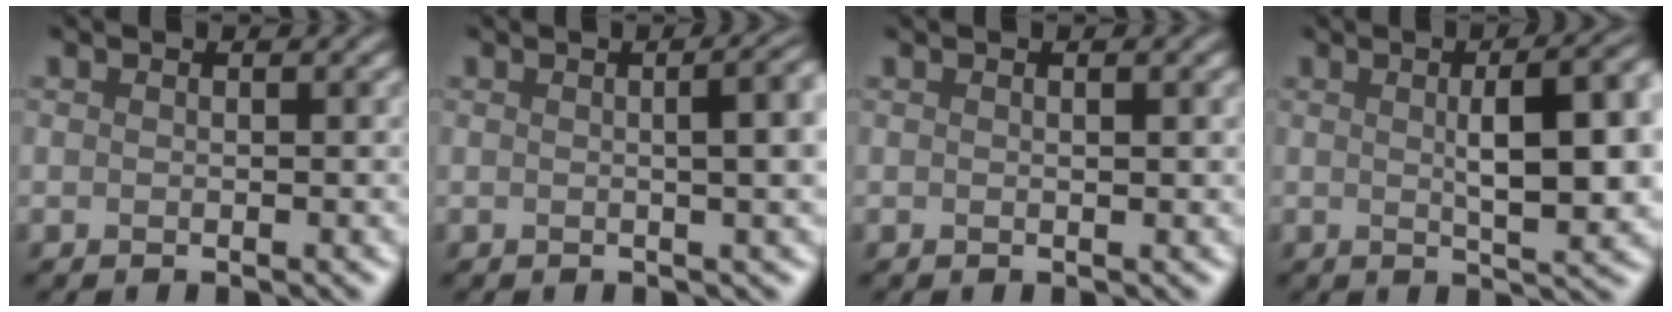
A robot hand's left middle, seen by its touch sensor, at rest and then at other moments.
{"total": 4.5, "force": [0.3, 1.4, 4.3], "torque": [-0.021, 0.018, -0.001]}
{"total": 0.5, "force": [0.2, -0.4, 0.2], "torque": [0.000, -0.003, 0.001]}
{"total": 7.3, "force": [0.6, 1.4, 7.2], "torque": [-0.091, 0.007, 0.013]}